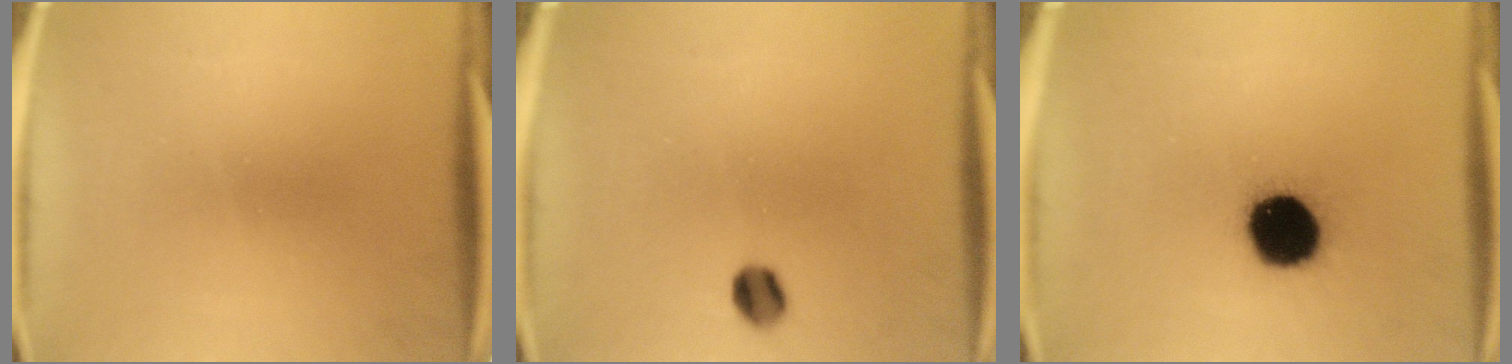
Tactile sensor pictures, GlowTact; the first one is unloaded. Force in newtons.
{"total": 3.4}
{"total": 16.0}